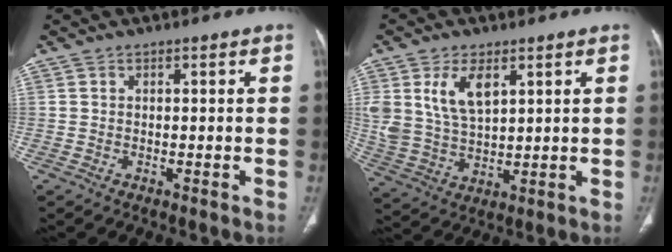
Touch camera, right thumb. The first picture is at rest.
{"total": 9.8, "force": [4.1, 5.5, 7.1], "torque": [-0.133, -0.014, 0.090]}